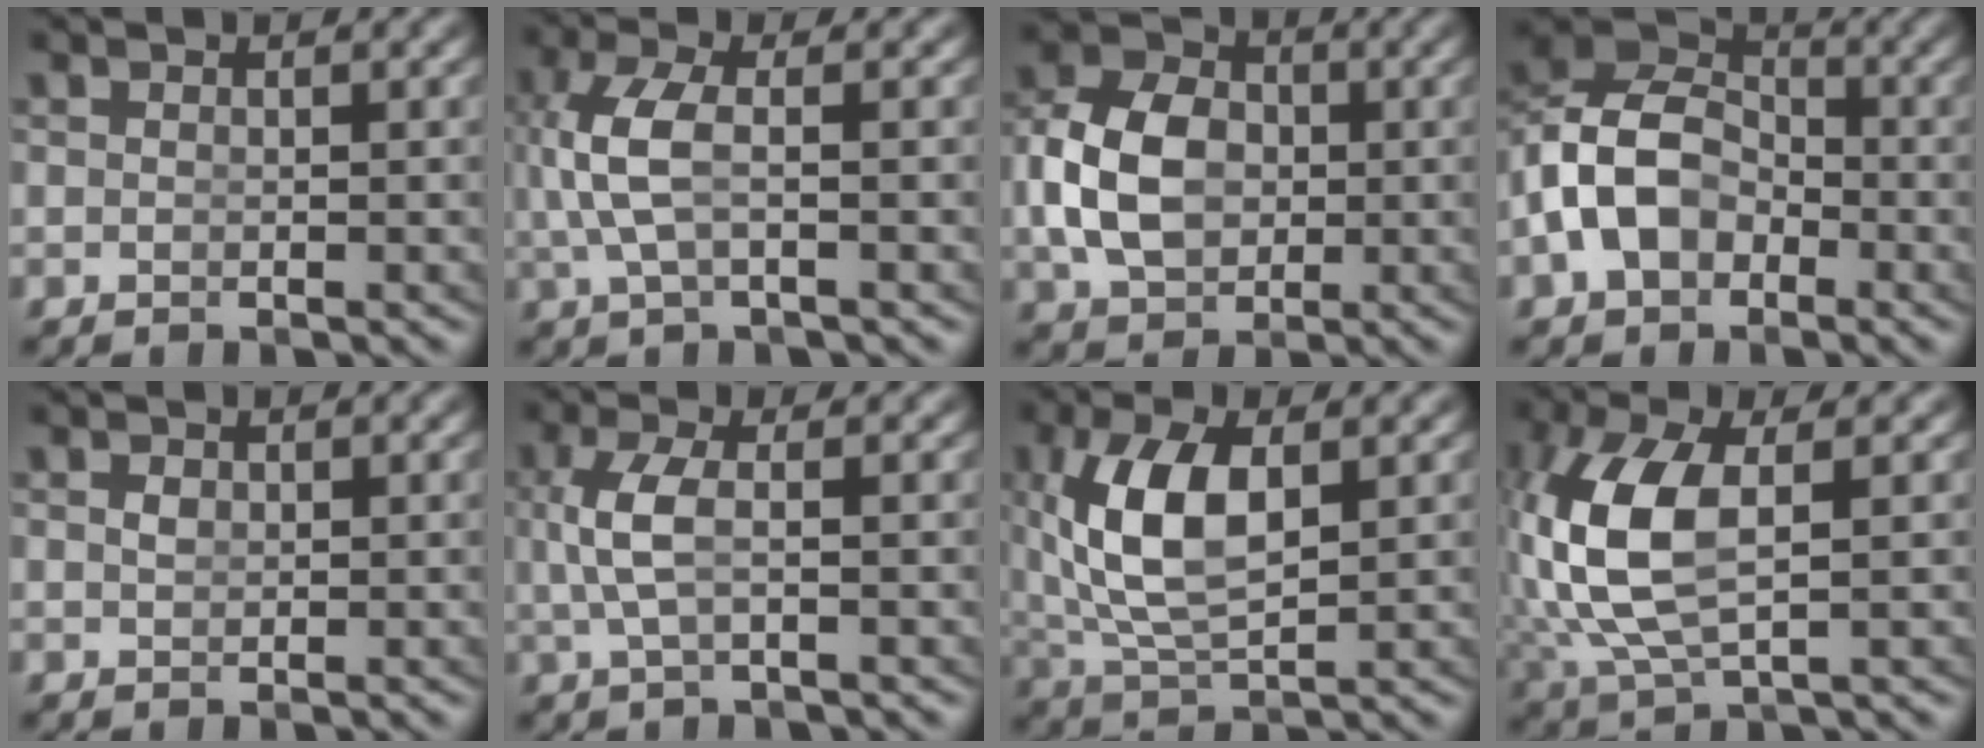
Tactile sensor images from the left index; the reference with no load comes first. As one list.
[{"total": 4.0, "force": [0.0, 1.4, 3.8], "torque": [-0.095, -0.004, 0.010]}, {"total": 7.1, "force": [0.1, 5.3, 4.8], "torque": [-0.097, -0.015, 0.016]}, {"total": 9.2, "force": [0.1, 7.8, 4.8], "torque": [-0.120, -0.017, -0.002]}, {"total": 0.0}, {"total": 3.0, "force": [0.0, 0.6, 2.9], "torque": [-0.072, -0.003, 0.007]}, {"total": 6.4, "force": [1.0, 3.0, 5.5], "torque": [-0.128, -0.019, 0.037]}, {"total": 7.3, "force": [0.6, 3.7, 6.2], "torque": [-0.173, -0.026, 0.036]}]